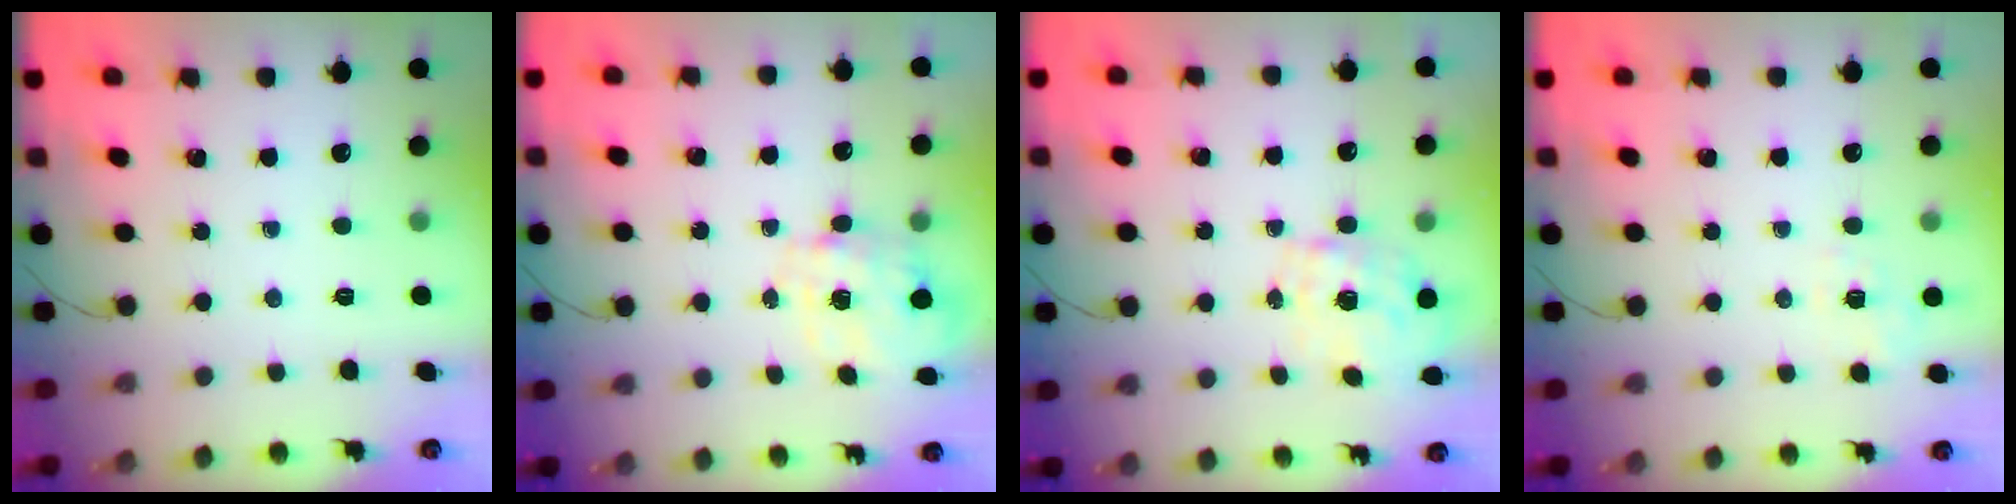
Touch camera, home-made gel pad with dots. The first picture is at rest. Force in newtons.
{"total": 3.9, "press": 3.8, "slide": 0.8}
{"total": 1.6, "press": 1.4, "slide": 0.8}
{"total": 2.5, "press": 1.8, "slide": 1.7}